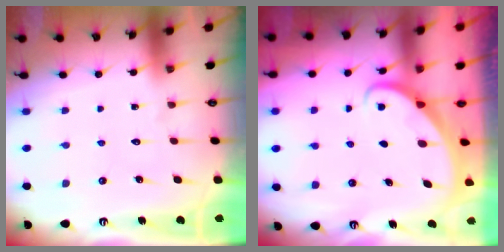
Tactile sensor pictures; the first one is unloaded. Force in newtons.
{"total": 2.3, "press": 2.3, "slide": 0.1}